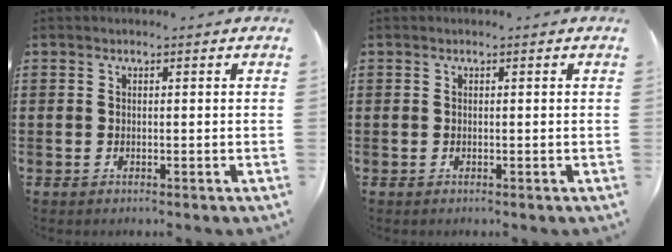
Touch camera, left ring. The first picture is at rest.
{"total": 0.0}